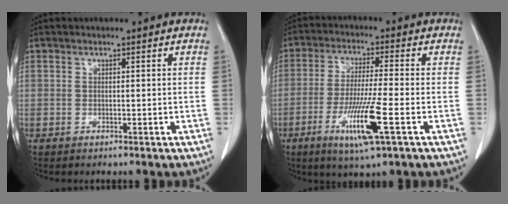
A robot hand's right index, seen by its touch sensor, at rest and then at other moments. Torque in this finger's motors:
{"motor_torque": [1.55, -0.59, 0.76, 0.10]}